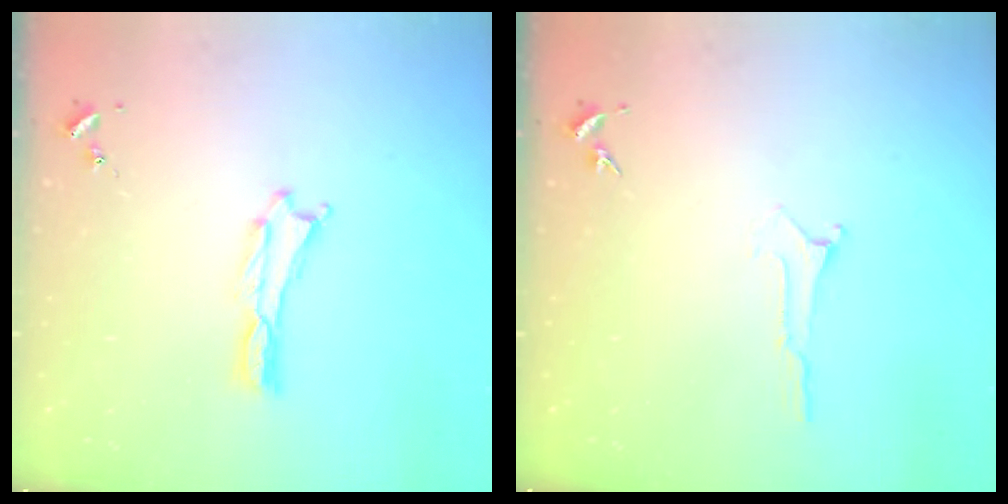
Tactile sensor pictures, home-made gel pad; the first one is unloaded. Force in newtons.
{"total": 0.0}